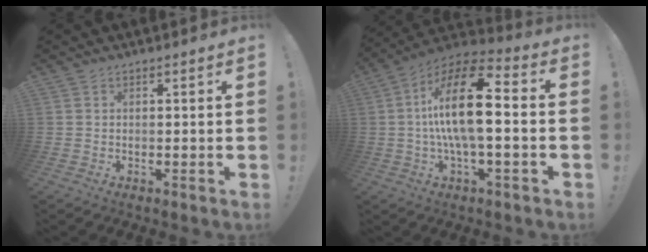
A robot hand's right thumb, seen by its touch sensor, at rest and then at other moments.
{"total": 19.5, "force": [0.8, 6.7, 18.3], "torque": [-0.334, 0.003, 0.006]}